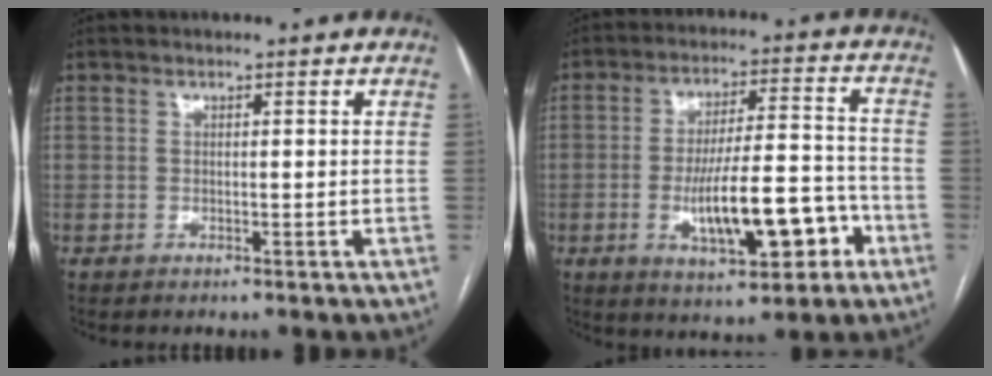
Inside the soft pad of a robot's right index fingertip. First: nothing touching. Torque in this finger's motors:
{"motor_torque": [0.99, -0.82, 0.81, 0.21]}